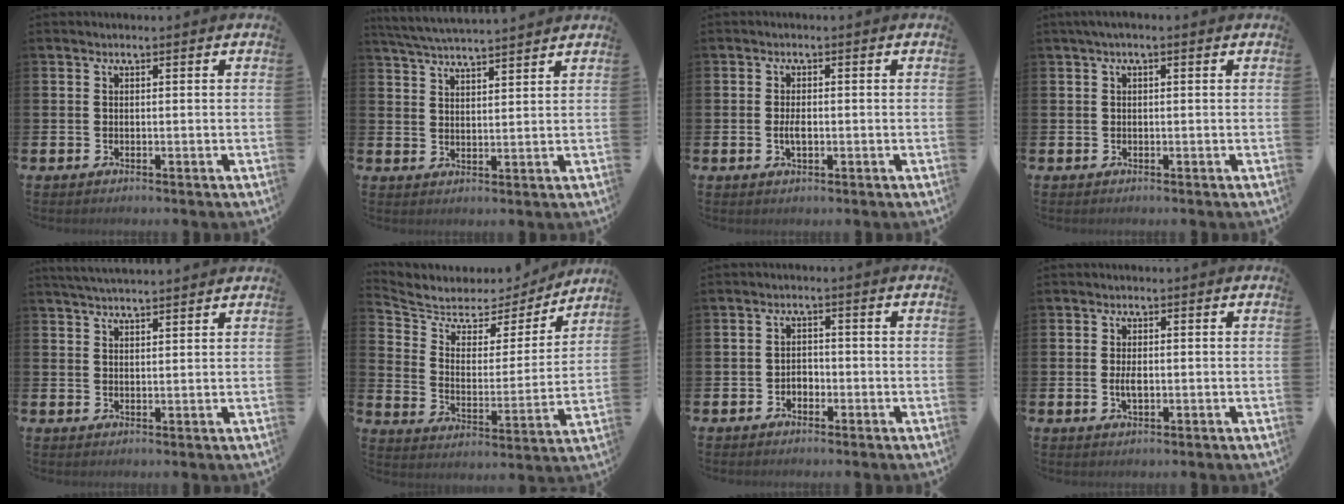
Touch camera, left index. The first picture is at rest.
{"total": 4.7, "force": [4.7, -0.2, 0.9], "torque": [-0.033, -0.024, 0.084]}
{"total": 2.1, "force": [-0.3, 0.9, 1.9], "torque": [-0.030, -0.002, -0.007]}
{"total": 0.9, "force": [0.2, 0.2, 0.9], "torque": [-0.017, 0.004, 0.003]}
{"total": 3.2, "force": [3.2, 0.0, 0.4], "torque": [-0.011, -0.012, 0.058]}
{"total": 5.6, "force": [5.0, 2.4, 0.9], "torque": [-0.059, -0.041, 0.080]}
{"total": 1.7, "force": [-1.1, 1.2, 0.5], "torque": [-0.008, 0.001, -0.025]}
{"total": 2.2, "force": [-0.1, 0.9, 2.0], "torque": [-0.032, -0.002, -0.003]}